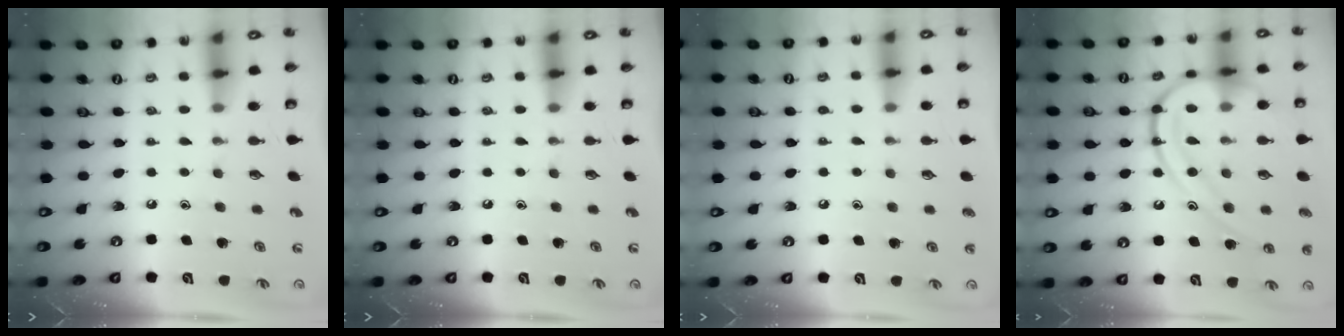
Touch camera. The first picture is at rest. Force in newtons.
{"total": 0.0}
{"total": 3.5, "press": 3.5, "slide": 0.4}
{"total": 17.5, "press": 17.4, "slide": 1.8}